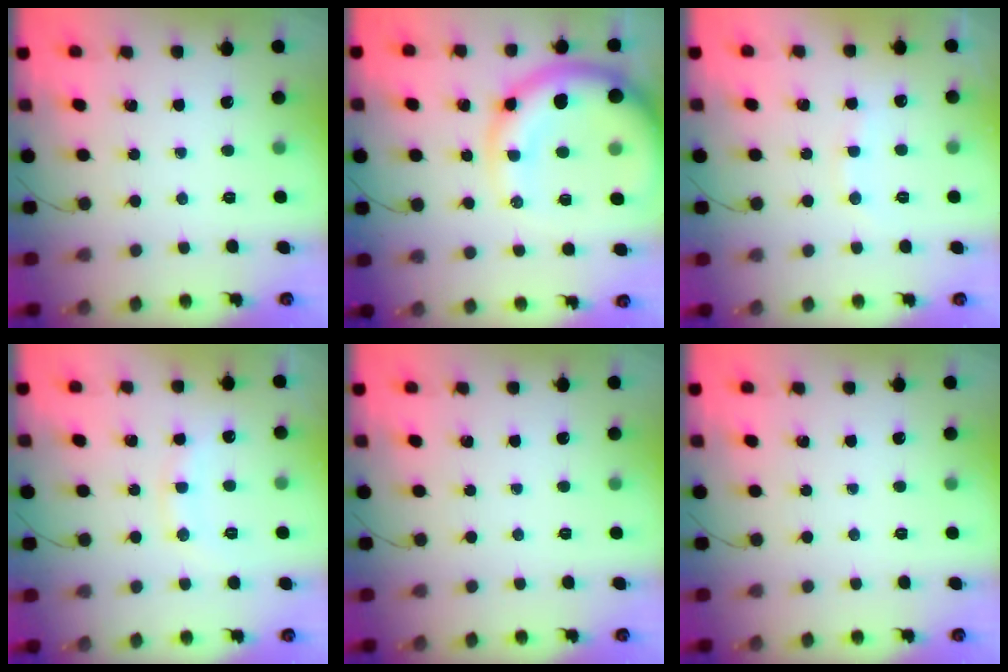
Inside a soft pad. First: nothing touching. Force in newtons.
{"total": 15.0, "press": 14.3, "slide": 4.3}
{"total": 6.7, "press": 6.6, "slide": 1.2}
{"total": 10.1, "press": 10.0, "slide": 1.0}
{"total": 0.0}
{"total": 0.0}